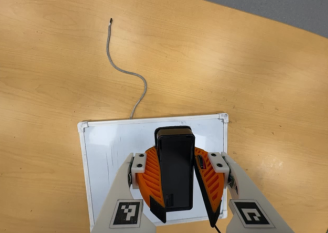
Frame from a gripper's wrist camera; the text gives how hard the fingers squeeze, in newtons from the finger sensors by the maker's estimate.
{"total": 9.4, "left": 9.4, "right": 9.3}